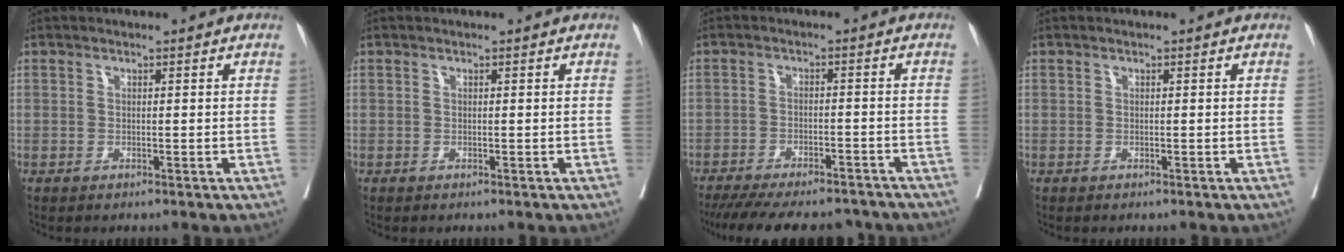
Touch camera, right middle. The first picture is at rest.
{"total": 0.0}
{"total": 17.3, "force": [-15.3, 4.2, 6.8], "torque": [-0.143, -0.019, -0.208]}
{"total": 0.0}